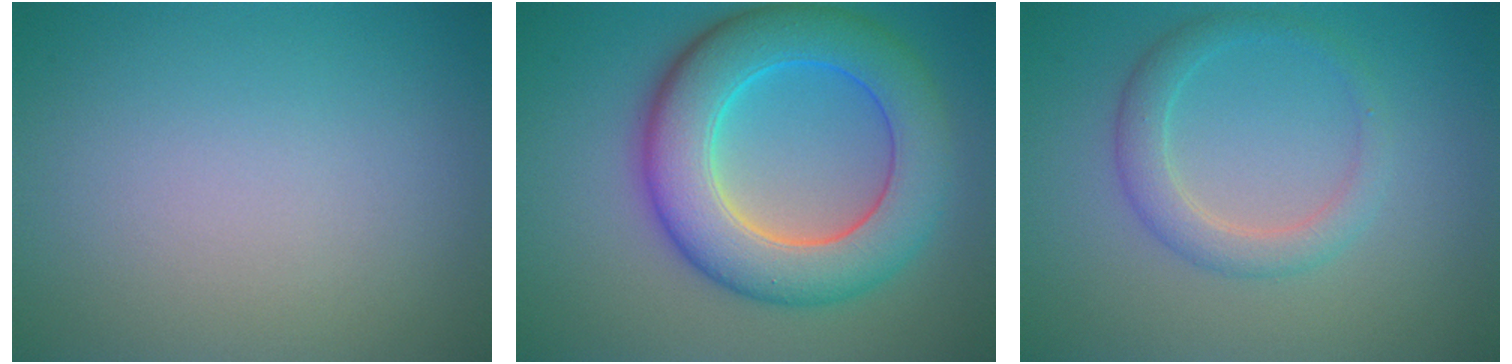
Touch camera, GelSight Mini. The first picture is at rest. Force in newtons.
{"total": 9.3, "press": 9.3, "slide": 0.1}
{"total": 2.7, "press": 2.7, "slide": 0.1}